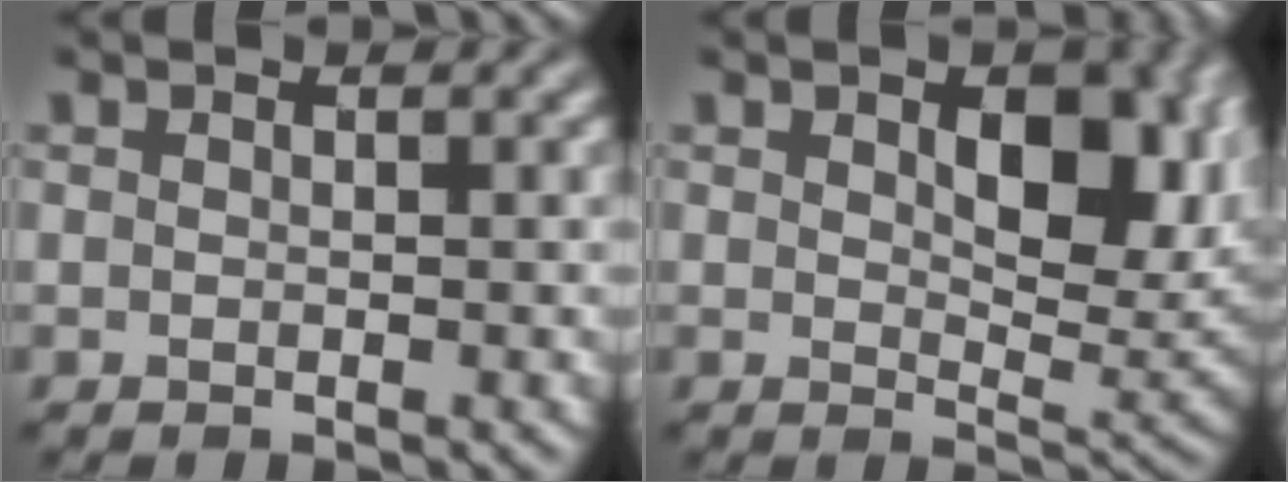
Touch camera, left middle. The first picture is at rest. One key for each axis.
{"total": 7.7, "fx": 1.9, "fy": 3.8, "fz": 6.4, "tx": -0.097, "ty": -0.007, "tz": 0.035}